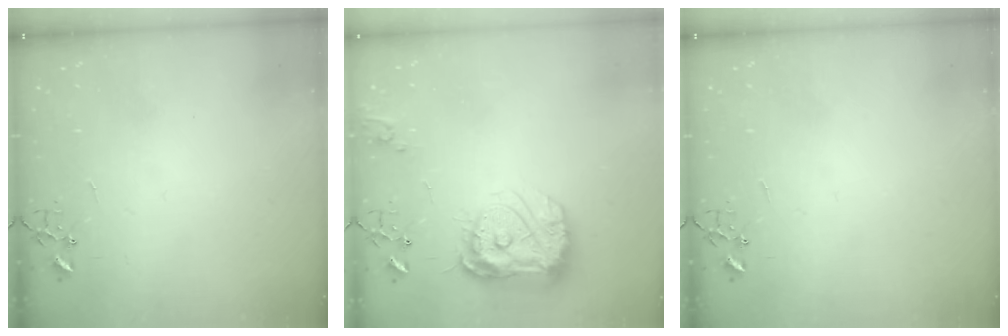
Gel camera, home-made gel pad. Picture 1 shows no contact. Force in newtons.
{"total": 17.3, "press": 17.2, "slide": 1.9}
{"total": 0.0}